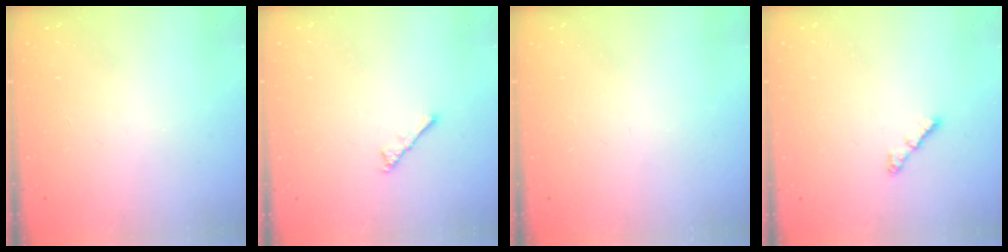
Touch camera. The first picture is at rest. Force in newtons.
{"total": 2.7, "press": 2.7, "slide": 0.6}
{"total": 0.0}
{"total": 2.7, "press": 2.7, "slide": 0.6}